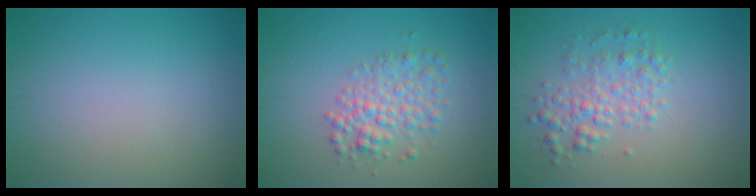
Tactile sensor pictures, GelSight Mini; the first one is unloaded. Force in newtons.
{"total": 3.2, "press": 3.2, "slide": 0.1}
{"total": 2.9, "press": 2.9, "slide": 0.1}